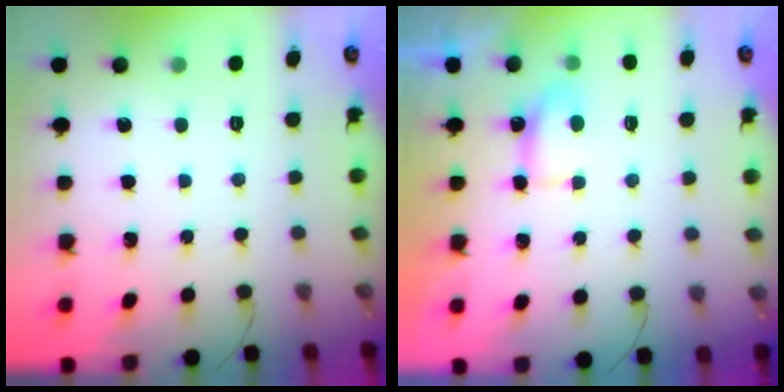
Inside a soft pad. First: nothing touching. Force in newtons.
{"total": 4.2, "press": 4.1, "slide": 1.0}